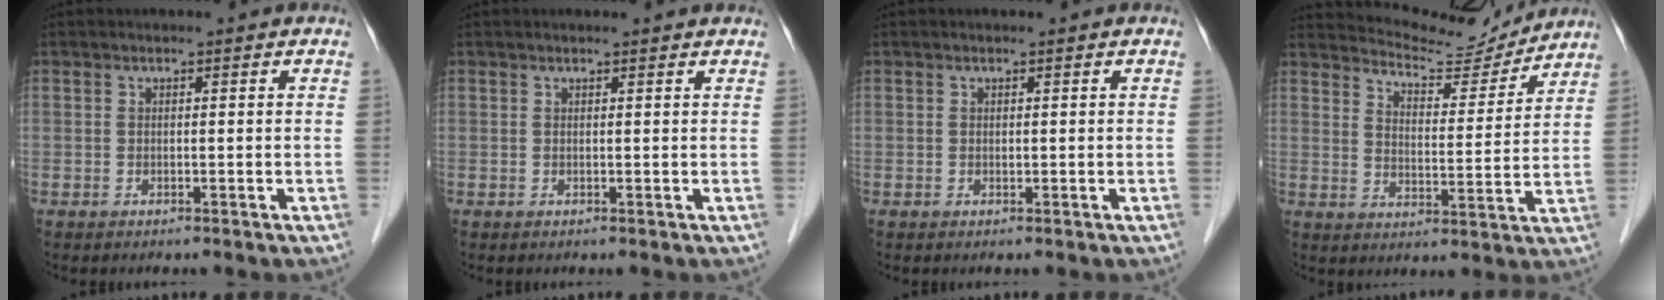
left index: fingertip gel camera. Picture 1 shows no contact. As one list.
[{"total": 1.9, "force": [1.8, 0.1, 0.4], "torque": [-0.011, 0.006, 0.019]}, {"total": 0.0}, {"total": 11.0, "force": [10.9, 1.1, 1.1], "torque": [-0.025, -0.005, 0.161]}]